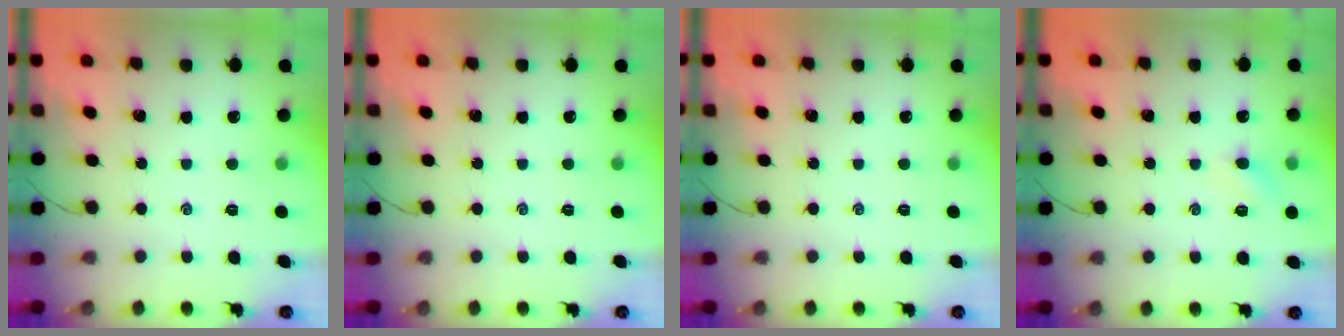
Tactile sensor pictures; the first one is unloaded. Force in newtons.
{"total": 0.0}
{"total": 0.0}
{"total": 4.1, "press": 3.9, "slide": 1.1}